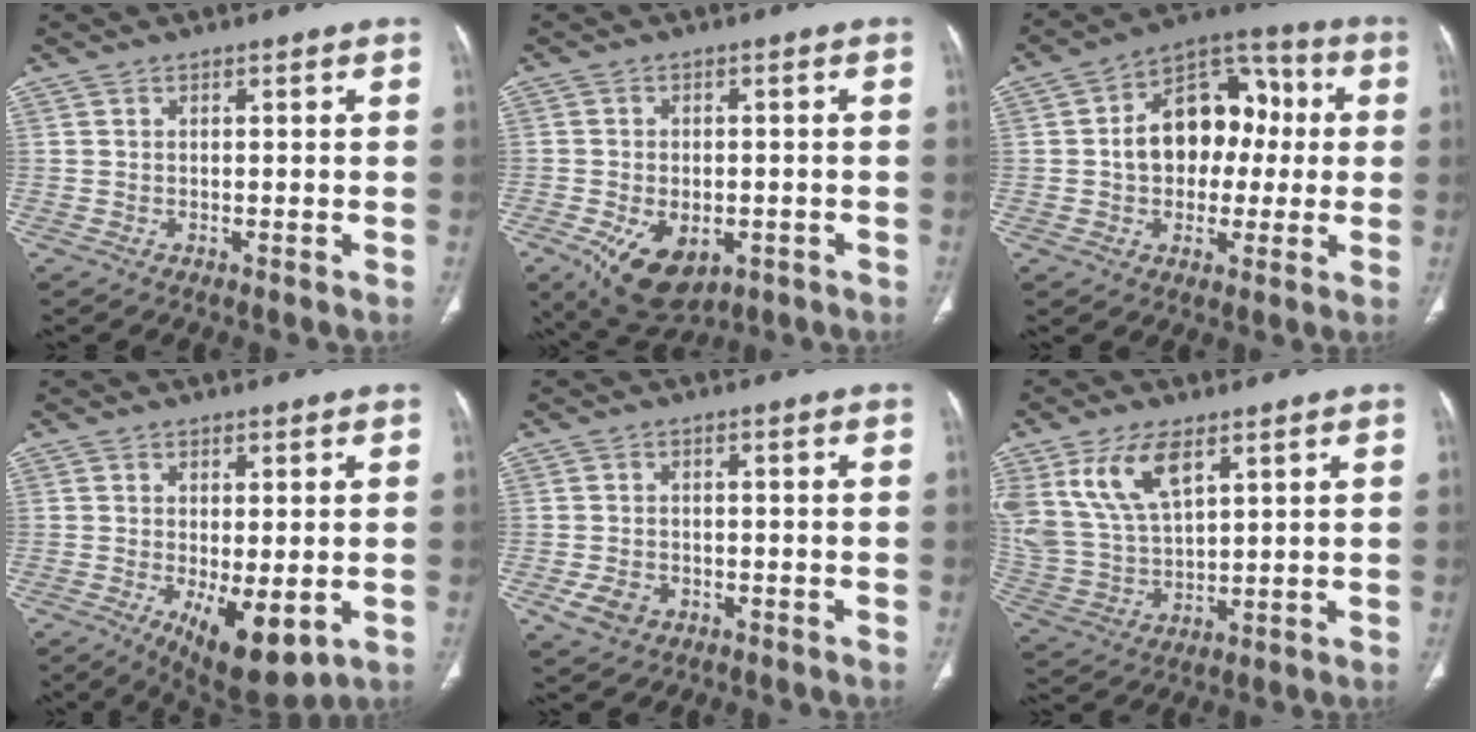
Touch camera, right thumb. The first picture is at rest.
{"total": 11.3, "force": [-4.4, 6.8, 7.9], "torque": [-0.120, 0.005, -0.056]}
{"total": 15.9, "force": [0.7, 11.3, 11.1], "torque": [-0.122, 0.038, 0.004]}
{"total": 10.2, "force": [-2.8, 4.1, 8.9], "torque": [-0.132, -0.021, -0.029]}
{"total": 4.3, "force": [-1.7, 3.2, 2.2], "torque": [-0.036, 0.006, -0.023]}
{"total": 13.3, "force": [6.7, 6.6, 9.4], "torque": [-0.185, -0.019, 0.146]}